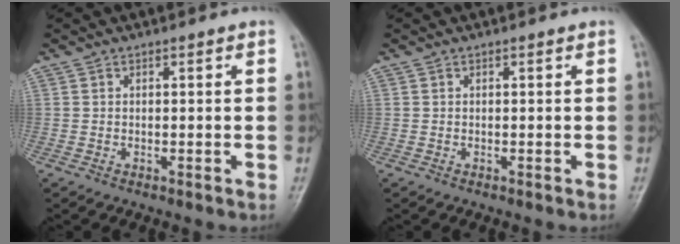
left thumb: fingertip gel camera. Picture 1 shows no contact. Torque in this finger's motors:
{"motor_torque": [0.01, -0.01, 0.01, -0.02, 0.00]}